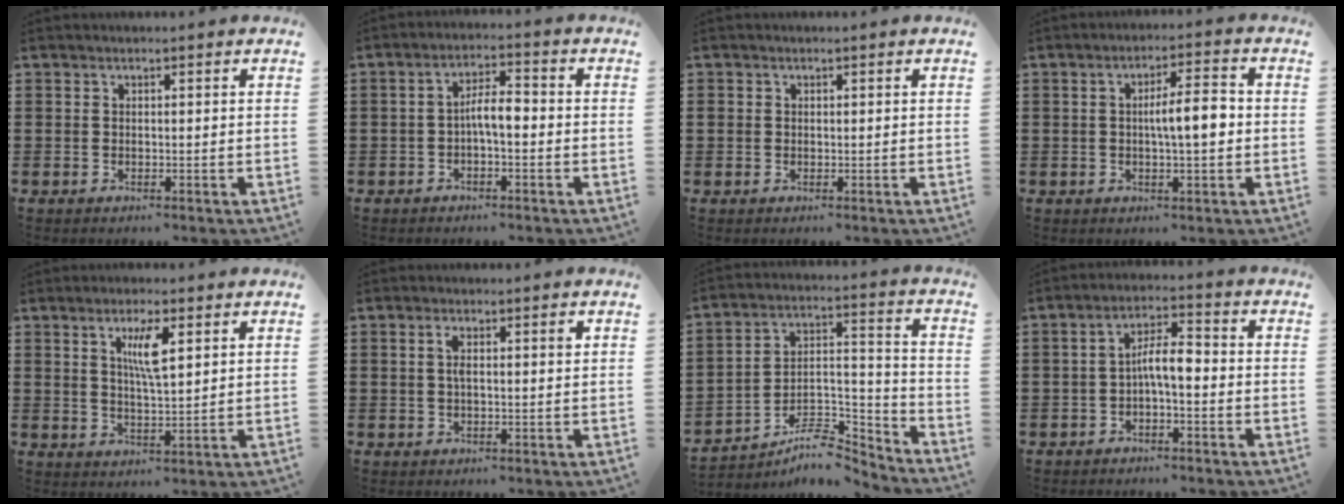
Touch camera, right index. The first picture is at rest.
{"total": 4.1, "force": [-0.7, 1.3, 3.8], "torque": [-0.078, 0.008, -0.018]}
{"total": 0.6, "force": [0.0, 0.6, 0.0], "torque": [-0.002, 0.004, -0.001]}
{"total": 5.8, "force": [0.0, 1.3, 5.6], "torque": [-0.094, 0.002, -0.005]}
{"total": 5.1, "force": [2.1, 1.2, 4.5], "torque": [-0.087, 0.005, 0.031]}
{"total": 2.4, "force": [0.6, 0.5, 2.3], "torque": [-0.045, 0.003, 0.007]}
{"total": 8.0, "force": [-6.5, 3.1, 3.3], "torque": [-0.043, 0.022, -0.119]}
{"total": 4.9, "force": [-0.9, 1.5, 4.6], "torque": [-0.092, 0.012, -0.022]}